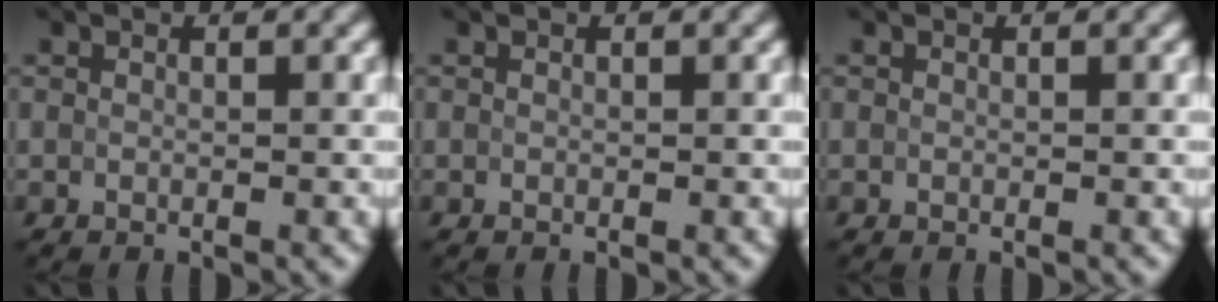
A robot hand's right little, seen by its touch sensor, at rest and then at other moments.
{"total": 0.0}
{"total": 0.0}